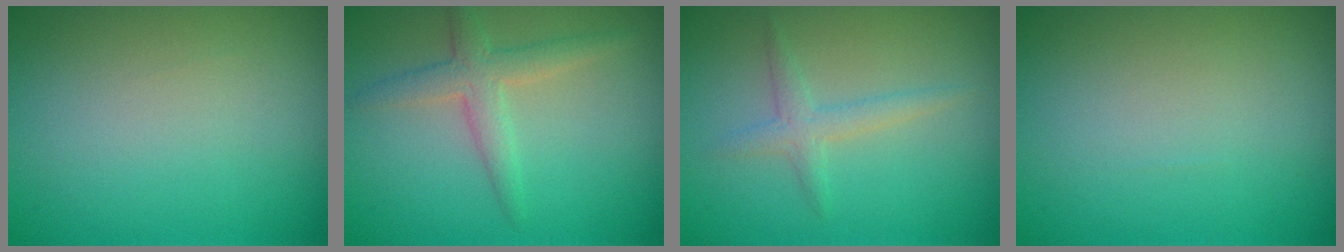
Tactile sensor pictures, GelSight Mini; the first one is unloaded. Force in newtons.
{"total": 2.6, "press": 2.6, "slide": 0.1}
{"total": 1.7, "press": 1.7, "slide": 0.1}
{"total": 0.0}